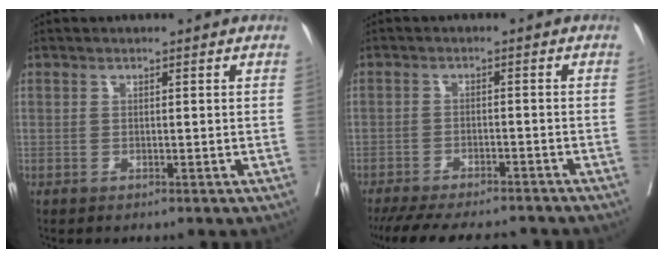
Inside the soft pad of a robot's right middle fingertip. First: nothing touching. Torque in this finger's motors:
{"motor_torque": [1.10, -1.04, 0.58, 0.17]}